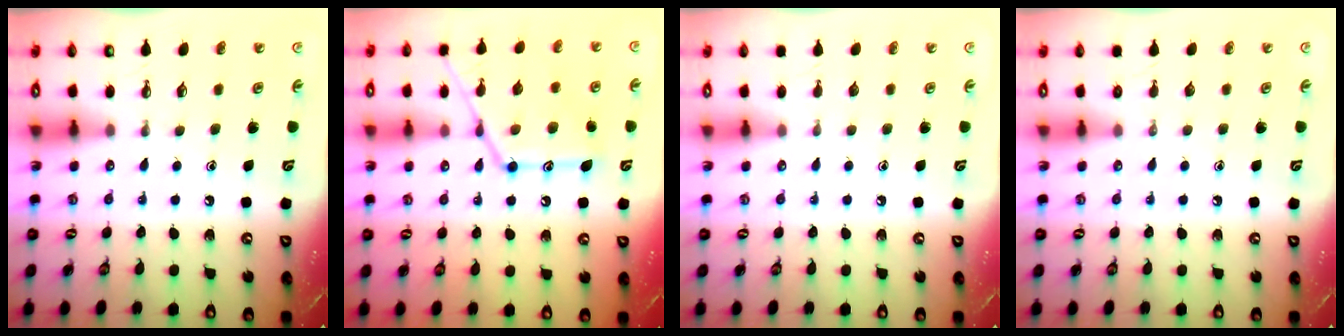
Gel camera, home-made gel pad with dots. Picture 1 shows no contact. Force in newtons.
{"total": 17.1, "press": 17.0, "slide": 1.2}
{"total": 0.0}
{"total": 0.0}